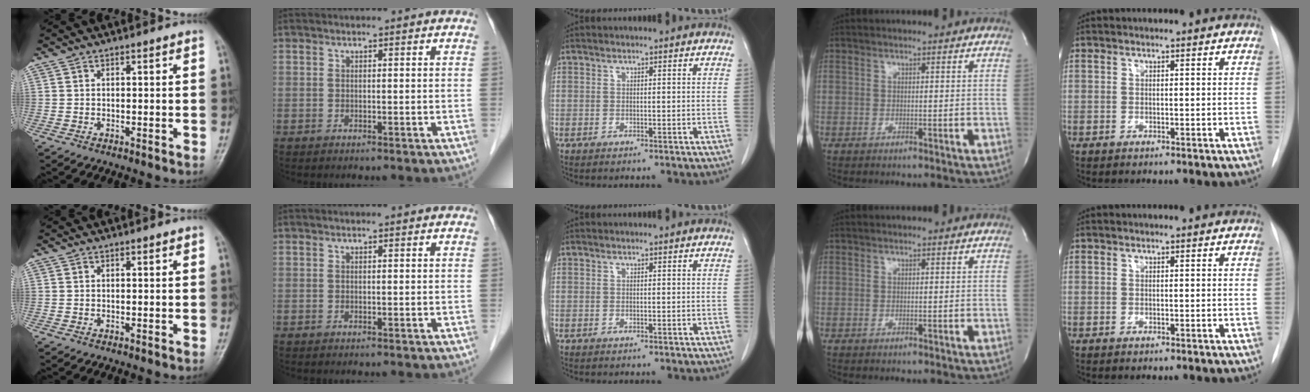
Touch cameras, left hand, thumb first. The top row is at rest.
{}